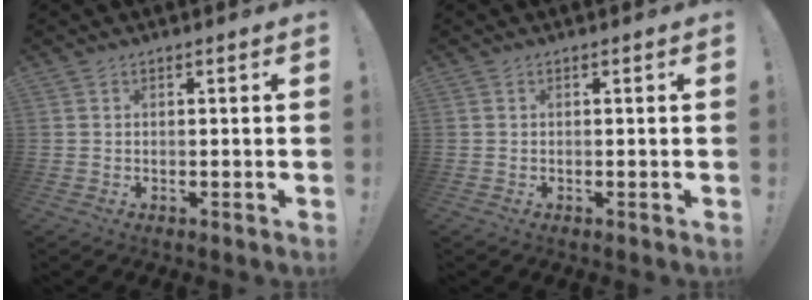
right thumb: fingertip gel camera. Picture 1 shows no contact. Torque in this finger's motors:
{"motor_torque": [0.00, 0.00, 0.00, 0.00, 0.00]}